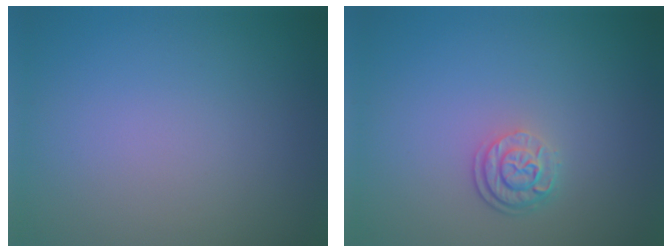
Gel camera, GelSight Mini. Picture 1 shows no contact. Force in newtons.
{"total": 2.5, "press": 1.9, "slide": 1.6}